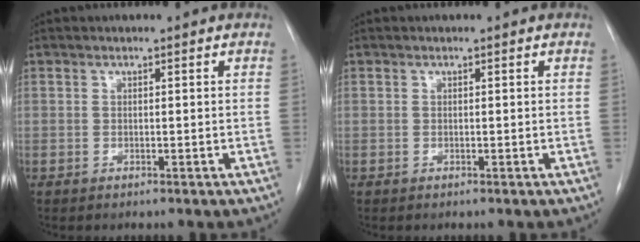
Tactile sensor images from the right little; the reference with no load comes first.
{"total": 0.0}